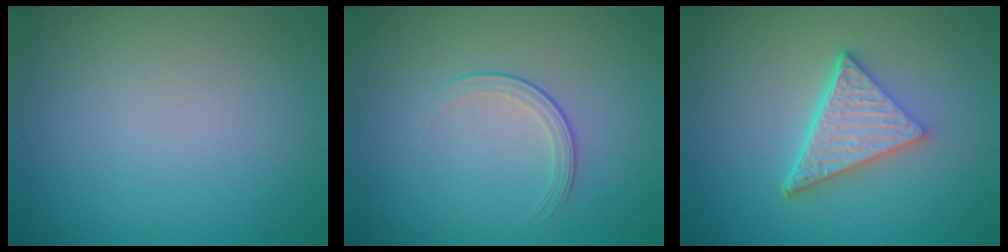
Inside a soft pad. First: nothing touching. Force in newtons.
{"total": 1.7, "press": 0.9, "slide": 1.4}
{"total": 5.3, "press": 3.7, "slide": 3.8}